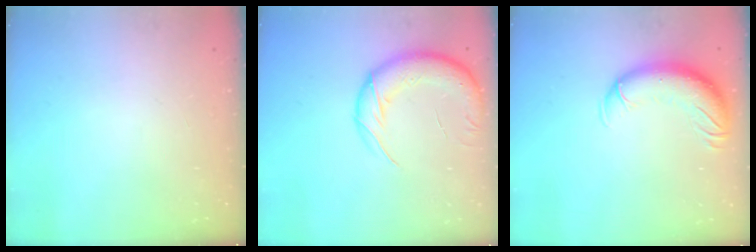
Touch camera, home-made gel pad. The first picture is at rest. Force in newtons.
{"total": 16.6, "press": 16.0, "slide": 4.1}
{"total": 12.4, "press": 11.9, "slide": 3.6}